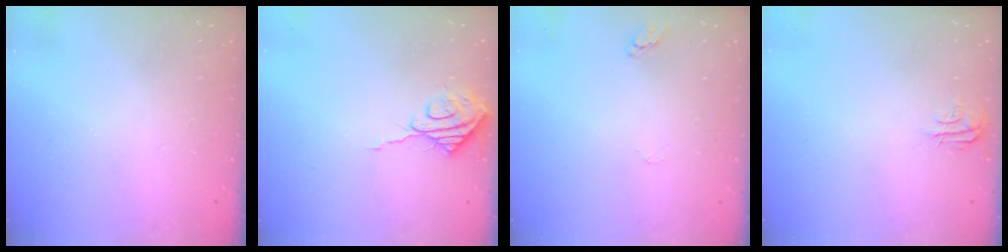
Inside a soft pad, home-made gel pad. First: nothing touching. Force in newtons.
{"total": 8.4, "press": 8.4, "slide": 0.2}
{"total": 3.2, "press": 3.2, "slide": 0.3}
{"total": 4.8, "press": 4.8, "slide": 0.3}